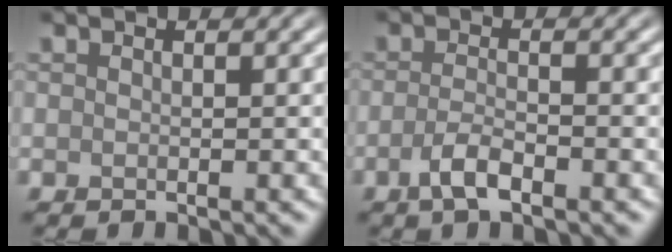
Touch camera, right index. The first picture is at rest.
{"total": 2.6, "force": [-1.4, 0.8, 2.1], "torque": [-0.045, 0.002, -0.031]}